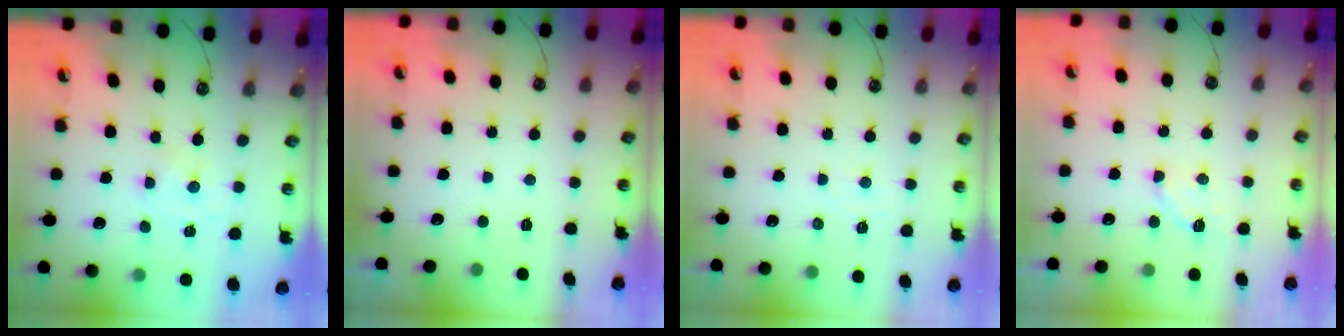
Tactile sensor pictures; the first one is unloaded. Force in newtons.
{"total": 0.0}
{"total": 3.4, "press": 3.3, "slide": 0.5}
{"total": 4.1, "press": 3.9, "slide": 1.2}